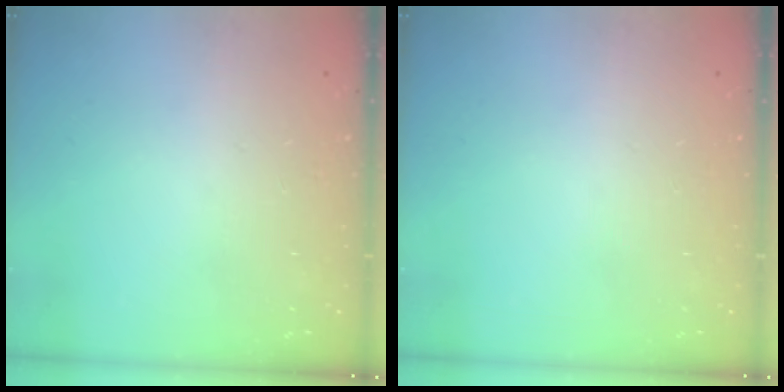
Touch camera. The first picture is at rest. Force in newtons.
{"total": 0.0}